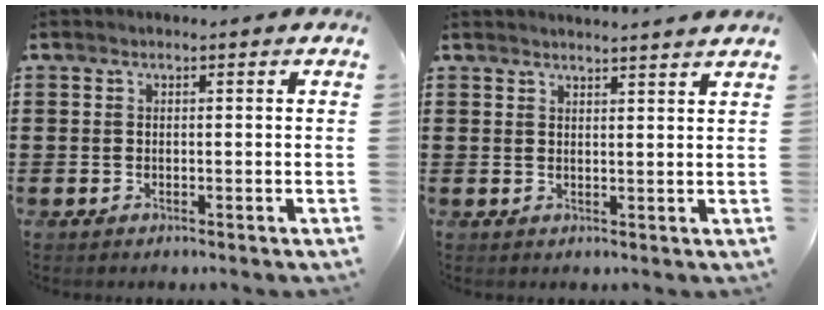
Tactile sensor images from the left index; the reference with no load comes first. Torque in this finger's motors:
{"motor_torque": [0.33, -0.34, 0.29, 0.07]}